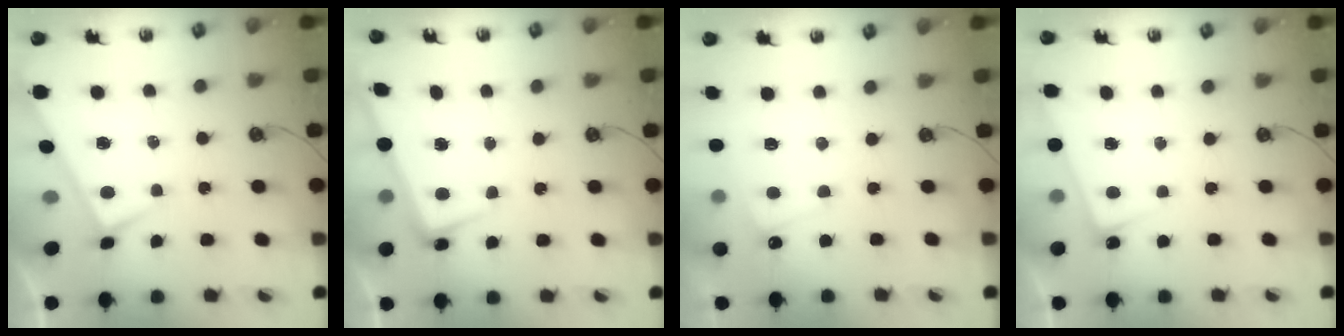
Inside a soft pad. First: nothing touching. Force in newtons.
{"total": 2.4, "press": 2.2, "slide": 0.9}
{"total": 3.8, "press": 3.8, "slide": 0.5}
{"total": 2.8, "press": 2.7, "slide": 0.4}